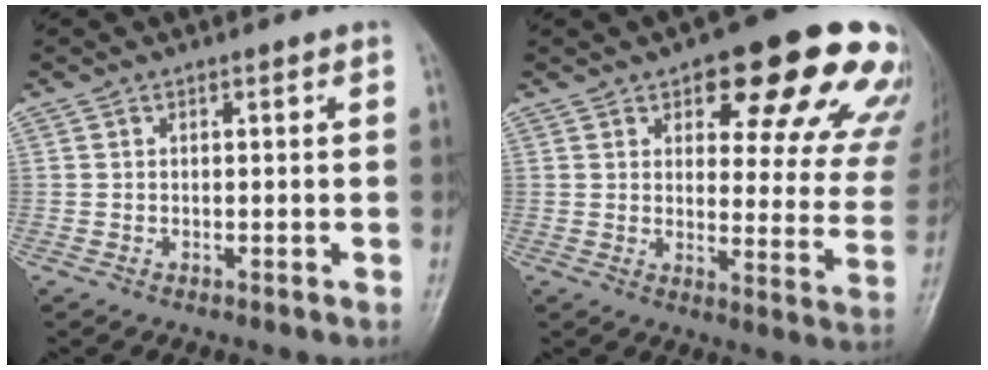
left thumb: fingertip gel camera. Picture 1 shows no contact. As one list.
[{"total": 22.3, "force": [13.2, 8.4, 15.9], "torque": [-0.148, -0.041, 0.159]}]